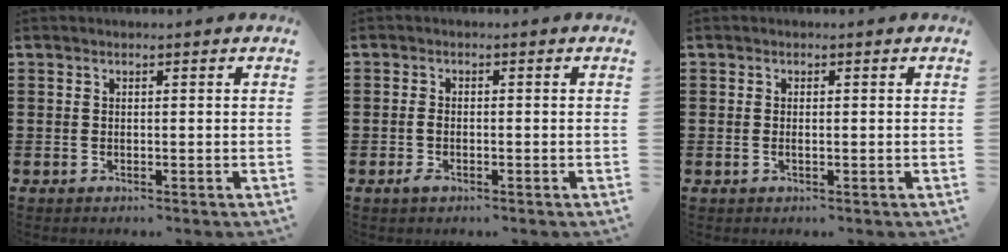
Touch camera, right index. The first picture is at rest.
{"total": 1.5, "force": [-0.6, 0.7, 1.2], "torque": [-0.032, -0.006, -0.012]}
{"total": 0.7, "force": [-0.1, 0.2, 0.7], "torque": [-0.014, -0.001, -0.001]}